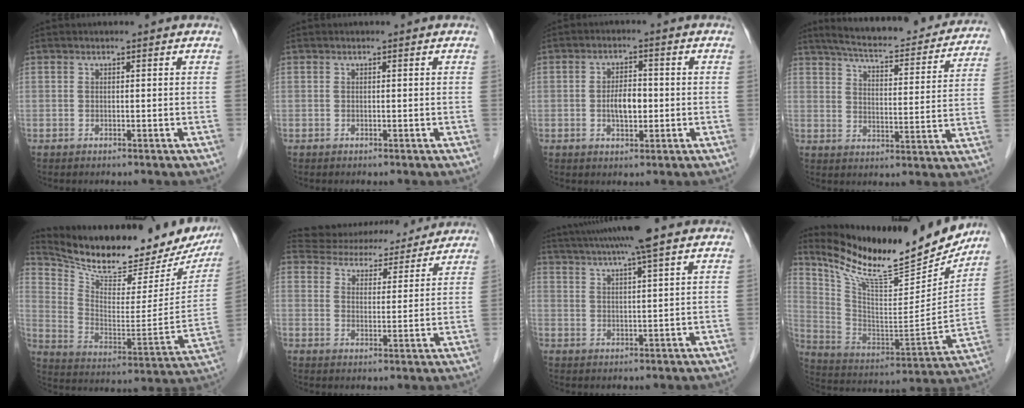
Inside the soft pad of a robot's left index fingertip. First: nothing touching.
{"total": 0.0}
{"total": 4.2, "force": [-0.5, 2.0, 3.7], "torque": [-0.069, 0.003, -0.008]}
{"total": 23.3, "force": [21.0, 4.3, 9.1], "torque": [-0.132, -0.016, 0.264]}
{"total": 24.5, "force": [21.3, 6.0, 10.5], "torque": [-0.175, -0.046, 0.307]}
{"total": 17.3, "force": [16.1, 5.1, 3.5], "torque": [-0.052, 0.025, 0.214]}
{"total": 11.7, "force": [9.8, -1.0, 6.2], "torque": [-0.113, 0.021, 0.145]}
{"total": 23.5, "force": [20.5, 4.2, 10.7], "torque": [-0.192, -0.045, 0.323]}